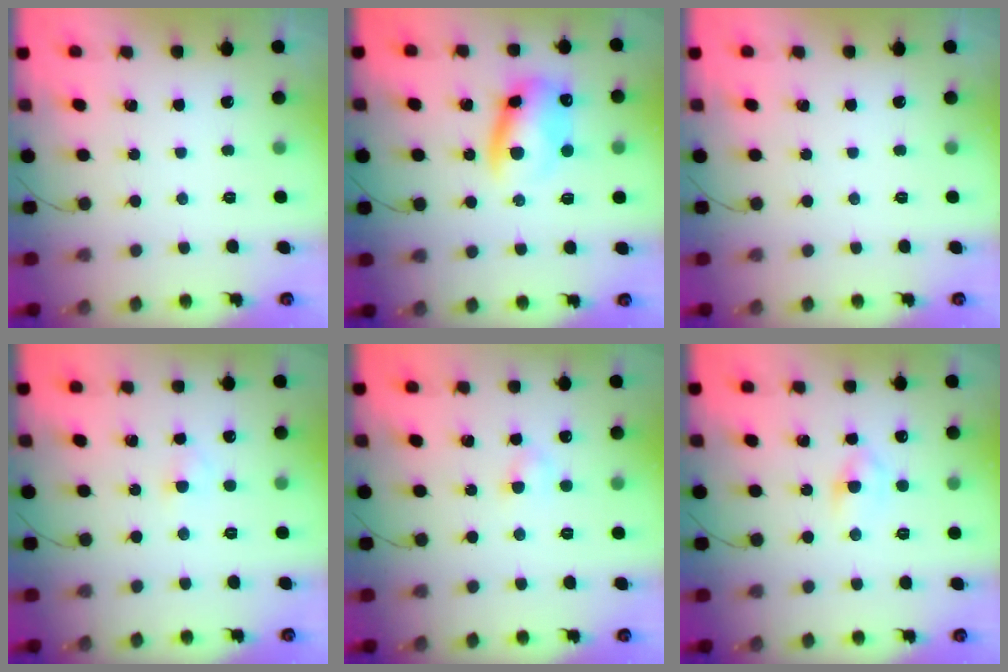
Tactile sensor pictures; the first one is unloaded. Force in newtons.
{"total": 10.8, "press": 10.5, "slide": 2.5}
{"total": 0.0}
{"total": 2.1, "press": 1.8, "slide": 0.9}
{"total": 2.8, "press": 2.6, "slide": 1.0}
{"total": 2.7, "press": 2.5, "slide": 1.1}